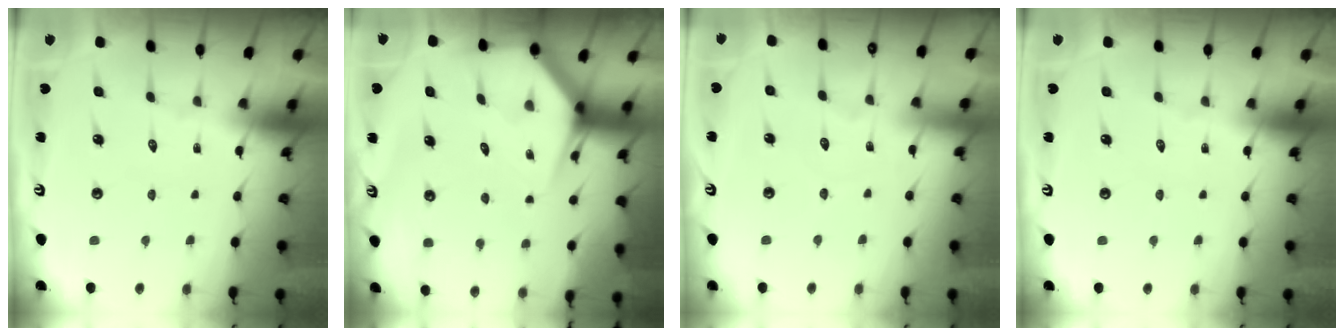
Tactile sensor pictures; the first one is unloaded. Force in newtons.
{"total": 4.4, "press": 4.4, "slide": 0.3}
{"total": 3.3, "press": 3.3, "slide": 0.4}
{"total": 0.0}